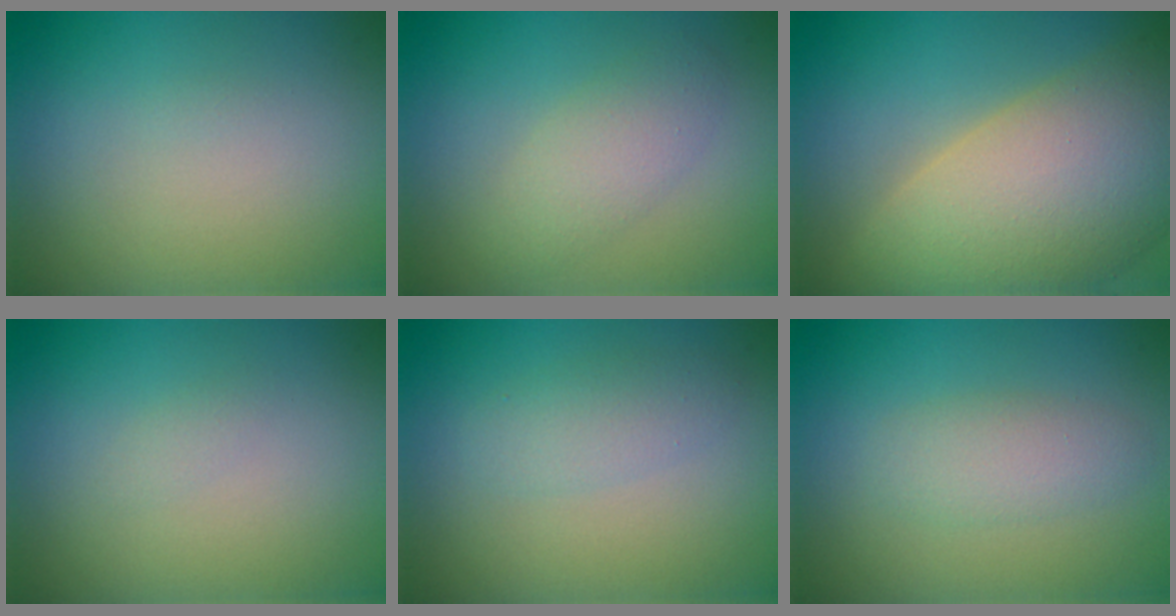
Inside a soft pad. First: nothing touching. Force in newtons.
{"total": 2.7, "press": 2.7, "slide": 0.2}
{"total": 13.0, "press": 13.0, "slide": 1.0}
{"total": 0.6, "press": 0.6, "slide": 0.1}
{"total": 2.2, "press": 2.2, "slide": 0.1}
{"total": 2.4, "press": 2.4, "slide": 0.0}